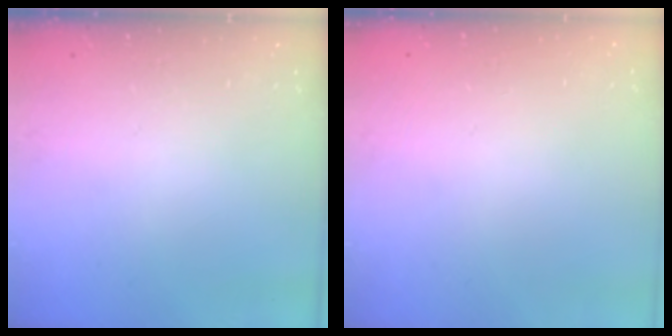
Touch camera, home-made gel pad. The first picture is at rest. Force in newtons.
{"total": 0.0}